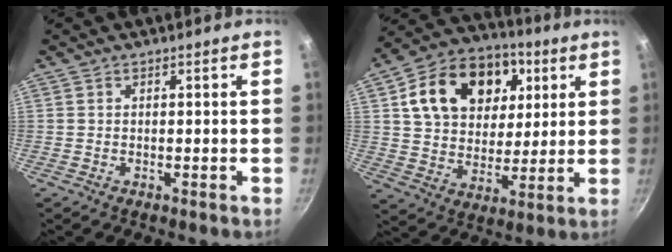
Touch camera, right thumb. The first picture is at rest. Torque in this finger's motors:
{"motor_torque": [0.95, 1.15, 0.28, -0.11, 0.12]}